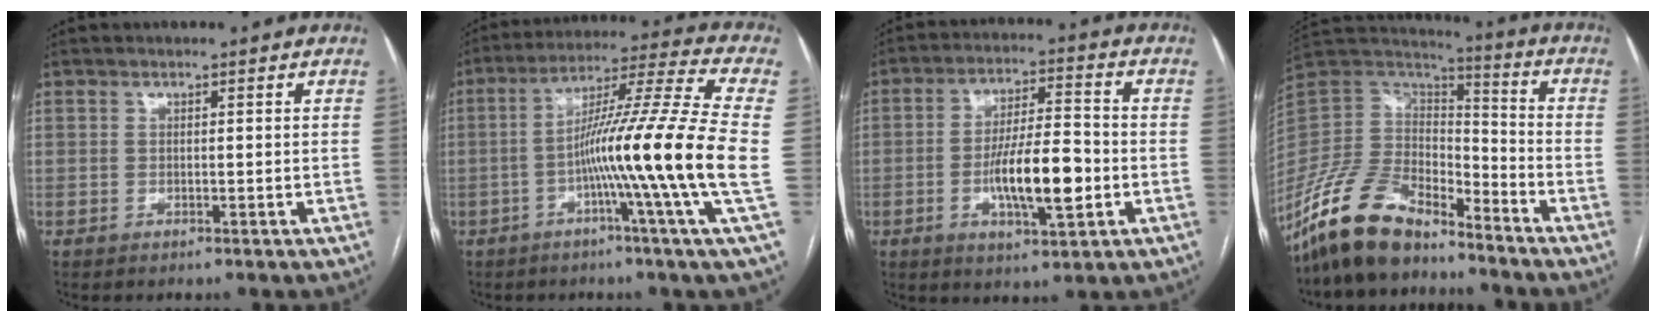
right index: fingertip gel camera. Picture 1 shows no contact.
{"total": 18.2, "force": [-3.2, -3.0, 17.6], "torque": [-0.291, -0.009, -0.071]}
{"total": 11.4, "force": [-2.8, 2.6, 10.8], "torque": [-0.195, 0.002, -0.043]}
{"total": 14.7, "force": [-11.8, 5.7, 6.7], "torque": [-0.140, 0.022, -0.231]}